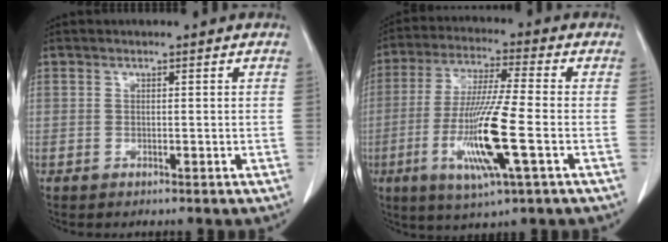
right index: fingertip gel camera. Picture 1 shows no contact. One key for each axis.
{"total": 13.8, "fx": -3.8, "fy": 0.3, "fz": 13.3, "tx": -0.268, "ty": -0.019, "tz": -0.072}